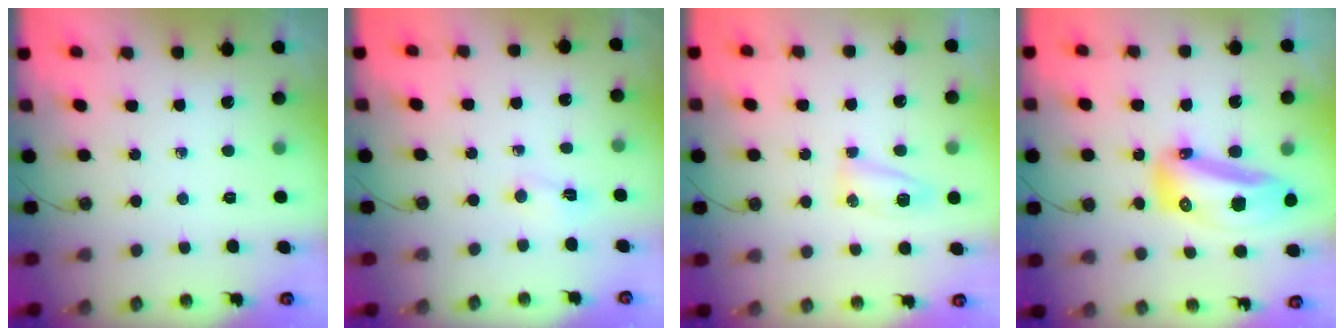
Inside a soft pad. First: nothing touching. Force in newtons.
{"total": 2.0, "press": 1.9, "slide": 0.6}
{"total": 5.8, "press": 5.8, "slide": 0.6}
{"total": 25.1, "press": 19.1, "slide": 16.3}